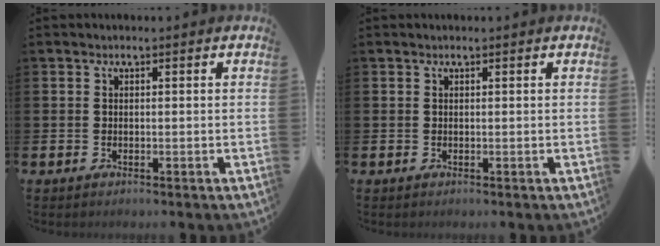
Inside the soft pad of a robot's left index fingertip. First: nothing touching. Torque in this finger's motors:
{"motor_torque": [-0.81, -0.06, -1.05, -0.01]}